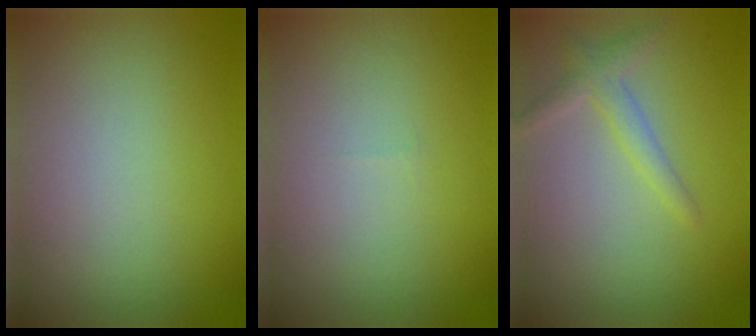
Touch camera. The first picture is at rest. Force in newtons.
{"total": 0.0}
{"total": 1.9, "press": 1.9, "slide": 0.1}